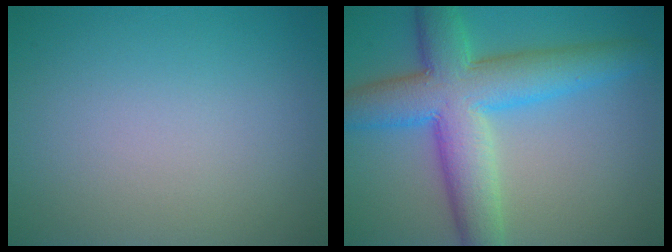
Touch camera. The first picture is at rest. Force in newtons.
{"total": 9.4, "press": 9.4, "slide": 0.1}